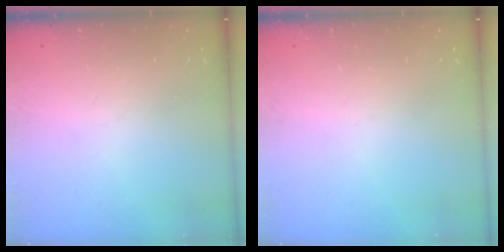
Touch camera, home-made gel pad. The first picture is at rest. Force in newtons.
{"total": 0.0}